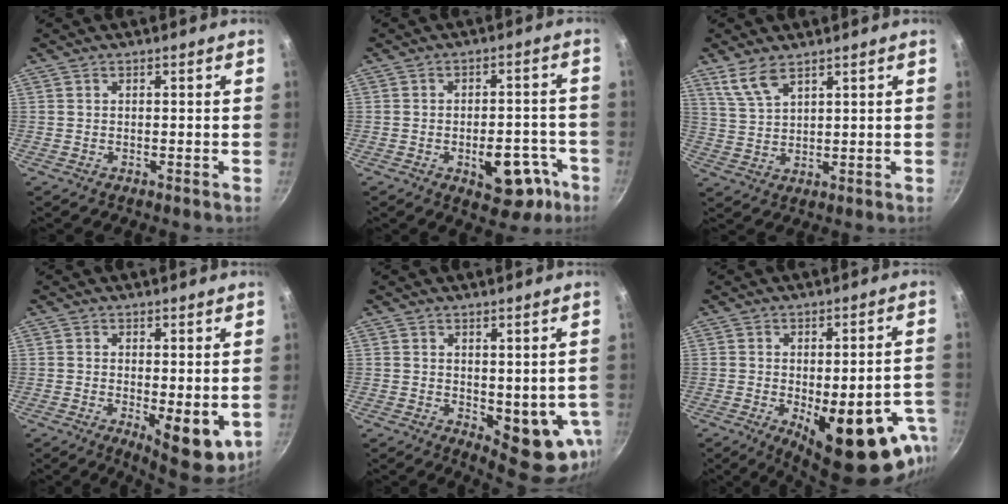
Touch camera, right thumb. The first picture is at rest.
{"total": 11.4, "force": [-4.7, 6.4, 8.2], "torque": [-0.061, 0.032, -0.053]}
{"total": 5.6, "force": [4.0, 2.1, 3.3], "torque": [-0.065, -0.018, 0.090]}
{"total": 9.0, "force": [-1.1, 3.7, 8.1], "torque": [-0.092, -0.011, -0.003]}
{"total": 10.1, "force": [-0.1, 4.8, 8.9], "torque": [-0.081, -0.017, 0.013]}
{"total": 19.6, "force": [-7.6, 7.7, 16.4], "torque": [-0.162, 0.003, -0.089]}